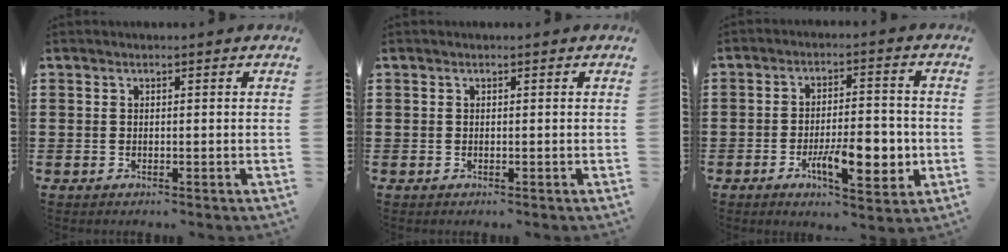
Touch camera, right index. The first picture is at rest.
{"total": 0.0}
{"total": 10.4, "force": [-3.1, 4.2, 9.0], "torque": [-0.129, -0.007, -0.049]}